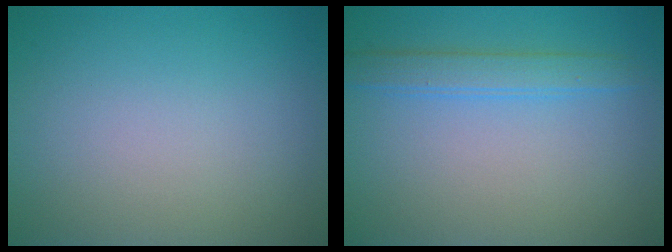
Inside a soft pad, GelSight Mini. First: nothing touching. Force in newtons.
{"total": 2.5, "press": 2.5, "slide": 0.2}